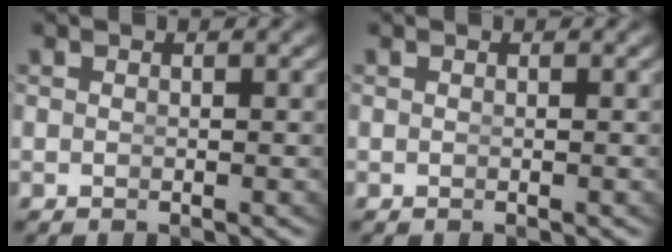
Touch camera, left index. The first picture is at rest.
{"total": 0.0}